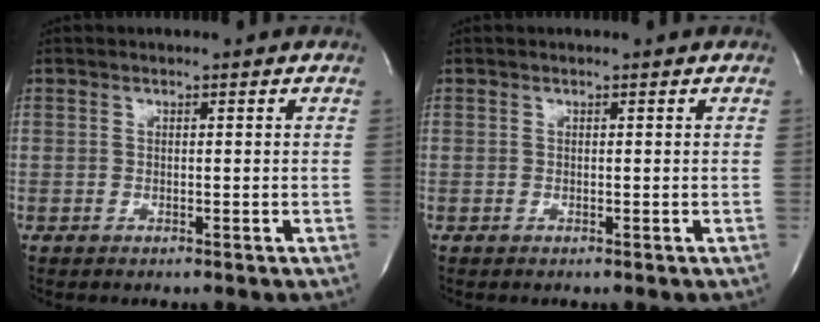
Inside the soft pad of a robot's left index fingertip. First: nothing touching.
{"total": 0.0}